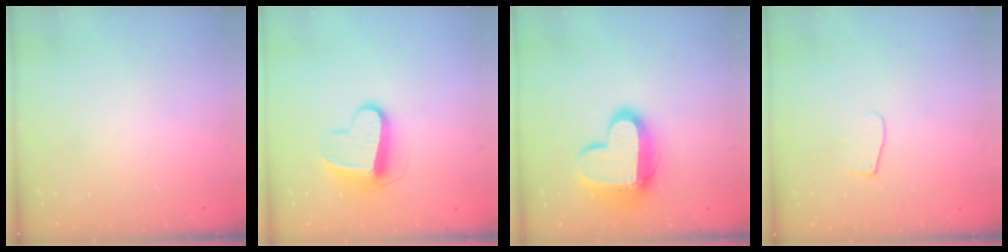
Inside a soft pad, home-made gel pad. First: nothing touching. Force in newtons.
{"total": 10.7, "press": 10.7, "slide": 0.5}
{"total": 14.8, "press": 14.7, "slide": 1.2}
{"total": 6.2, "press": 6.2, "slide": 0.7}